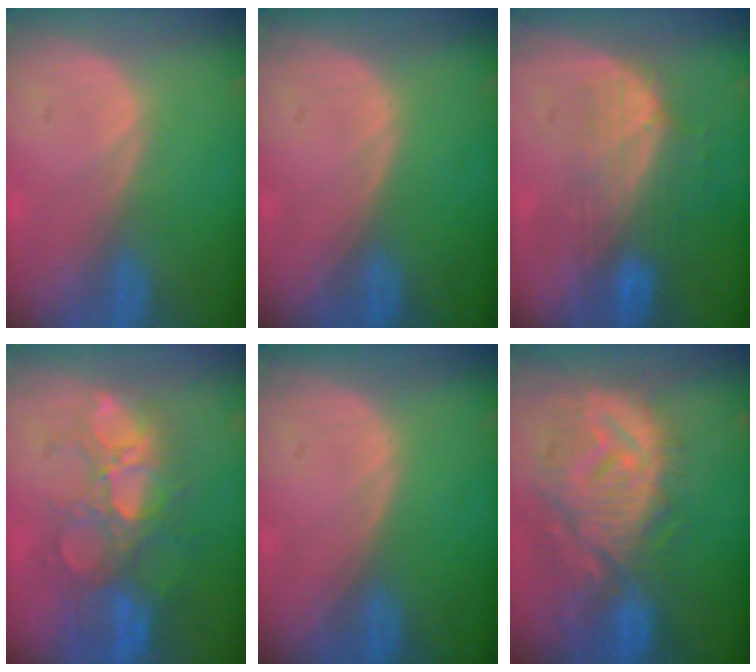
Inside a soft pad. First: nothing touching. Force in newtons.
{"total": 0.0}
{"total": 7.6, "press": 6.8, "slide": 3.3}
{"total": 10.9, "press": 9.5, "slide": 5.4}
{"total": 0.0}
{"total": 12.6, "press": 11.2, "slide": 5.8}